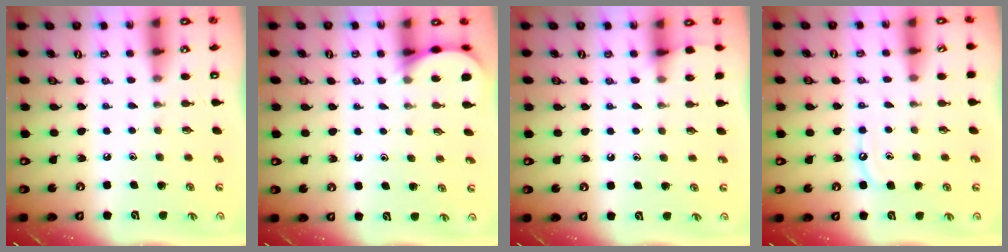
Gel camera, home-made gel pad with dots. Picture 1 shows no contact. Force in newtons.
{"total": 3.9, "press": 3.9, "slide": 0.5}
{"total": 4.3, "press": 4.2, "slide": 0.6}
{"total": 6.1, "press": 6.1, "slide": 0.6}